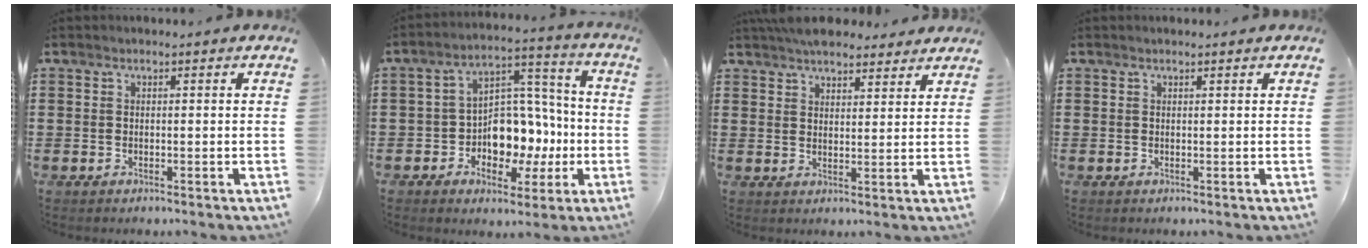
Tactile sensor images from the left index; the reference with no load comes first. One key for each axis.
{"total": 8.8, "fx": -1.4, "fy": 7.4, "fz": 4.6, "tx": -0.083, "ty": 0.009, "tz": -0.018}
{"total": 4.9, "fx": 4.6, "fy": 1.3, "fz": 1.1, "tx": -0.034, "ty": -0.007, "tz": 0.089}
{"total": 0.5, "fx": 0.4, "fy": 0.3, "fz": 0.0, "tx": -0.001, "ty": 0.002, "tz": 0.008}